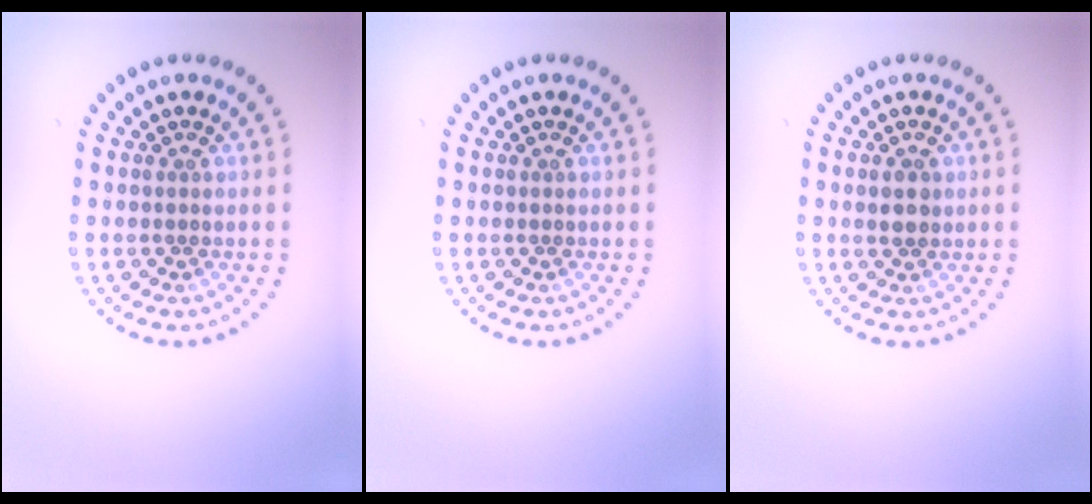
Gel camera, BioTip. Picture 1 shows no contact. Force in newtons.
{"total": 0.0}
{"total": 1.8, "press": 1.7, "slide": 0.5}